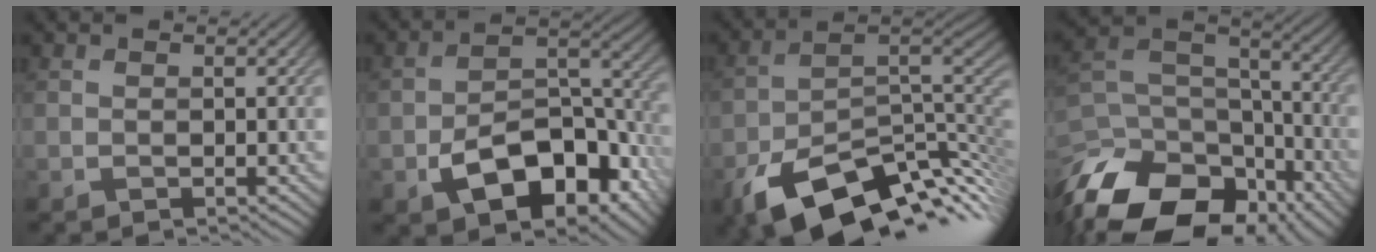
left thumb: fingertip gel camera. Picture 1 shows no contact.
{"total": 12.2, "force": [-5.6, 7.0, 8.4], "torque": [-0.137, -0.015, -0.097]}
{"total": 14.7, "force": [-7.8, 7.1, 10.3], "torque": [-0.190, -0.027, -0.120]}
{"total": 16.8, "force": [-10.7, 9.9, 8.3], "torque": [-0.226, -0.044, -0.168]}